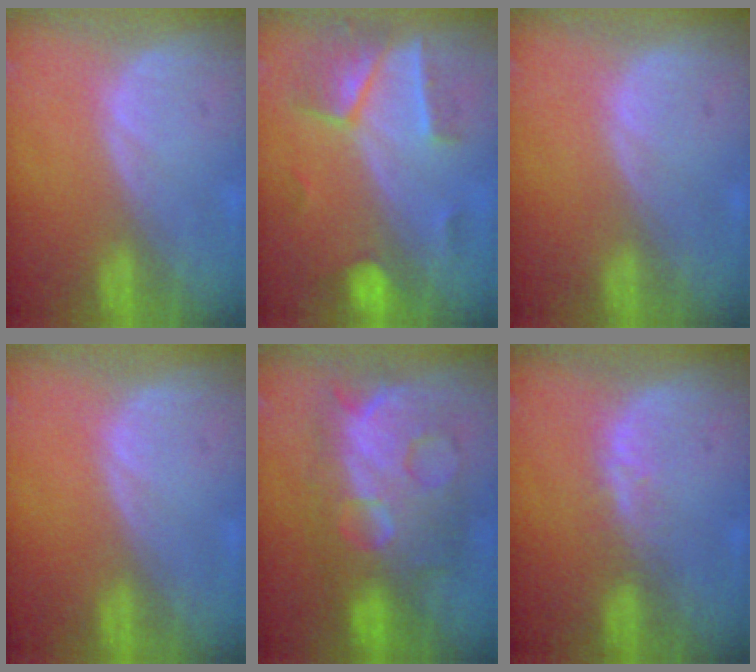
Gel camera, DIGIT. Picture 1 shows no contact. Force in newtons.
{"total": 7.2, "press": 6.4, "slide": 3.4}
{"total": 0.0}
{"total": 0.0}
{"total": 11.9, "press": 11.9, "slide": 1.2}
{"total": 2.1, "press": 2.1, "slide": 0.2}